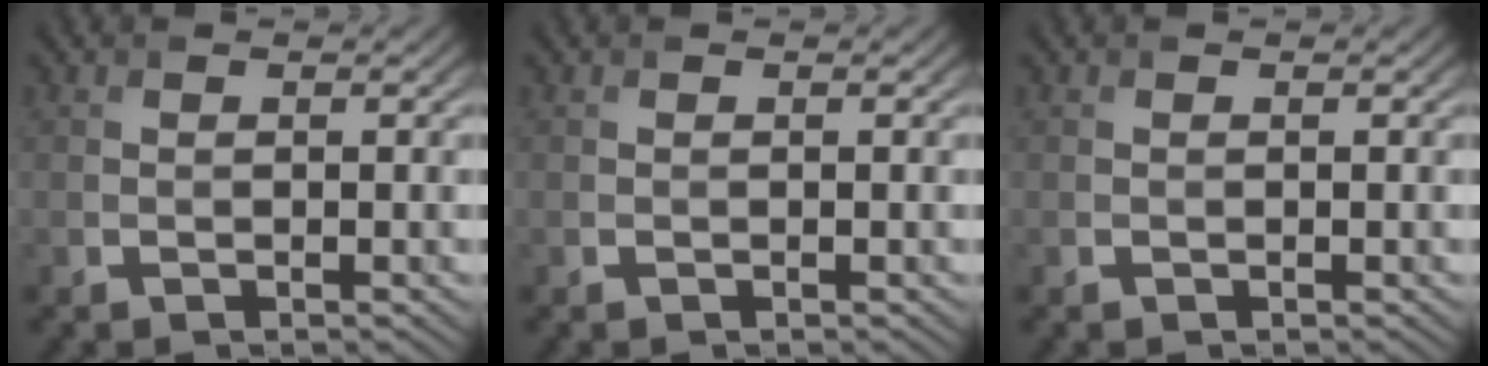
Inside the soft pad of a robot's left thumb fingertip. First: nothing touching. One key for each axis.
{"total": 0.0}
{"total": 0.0}